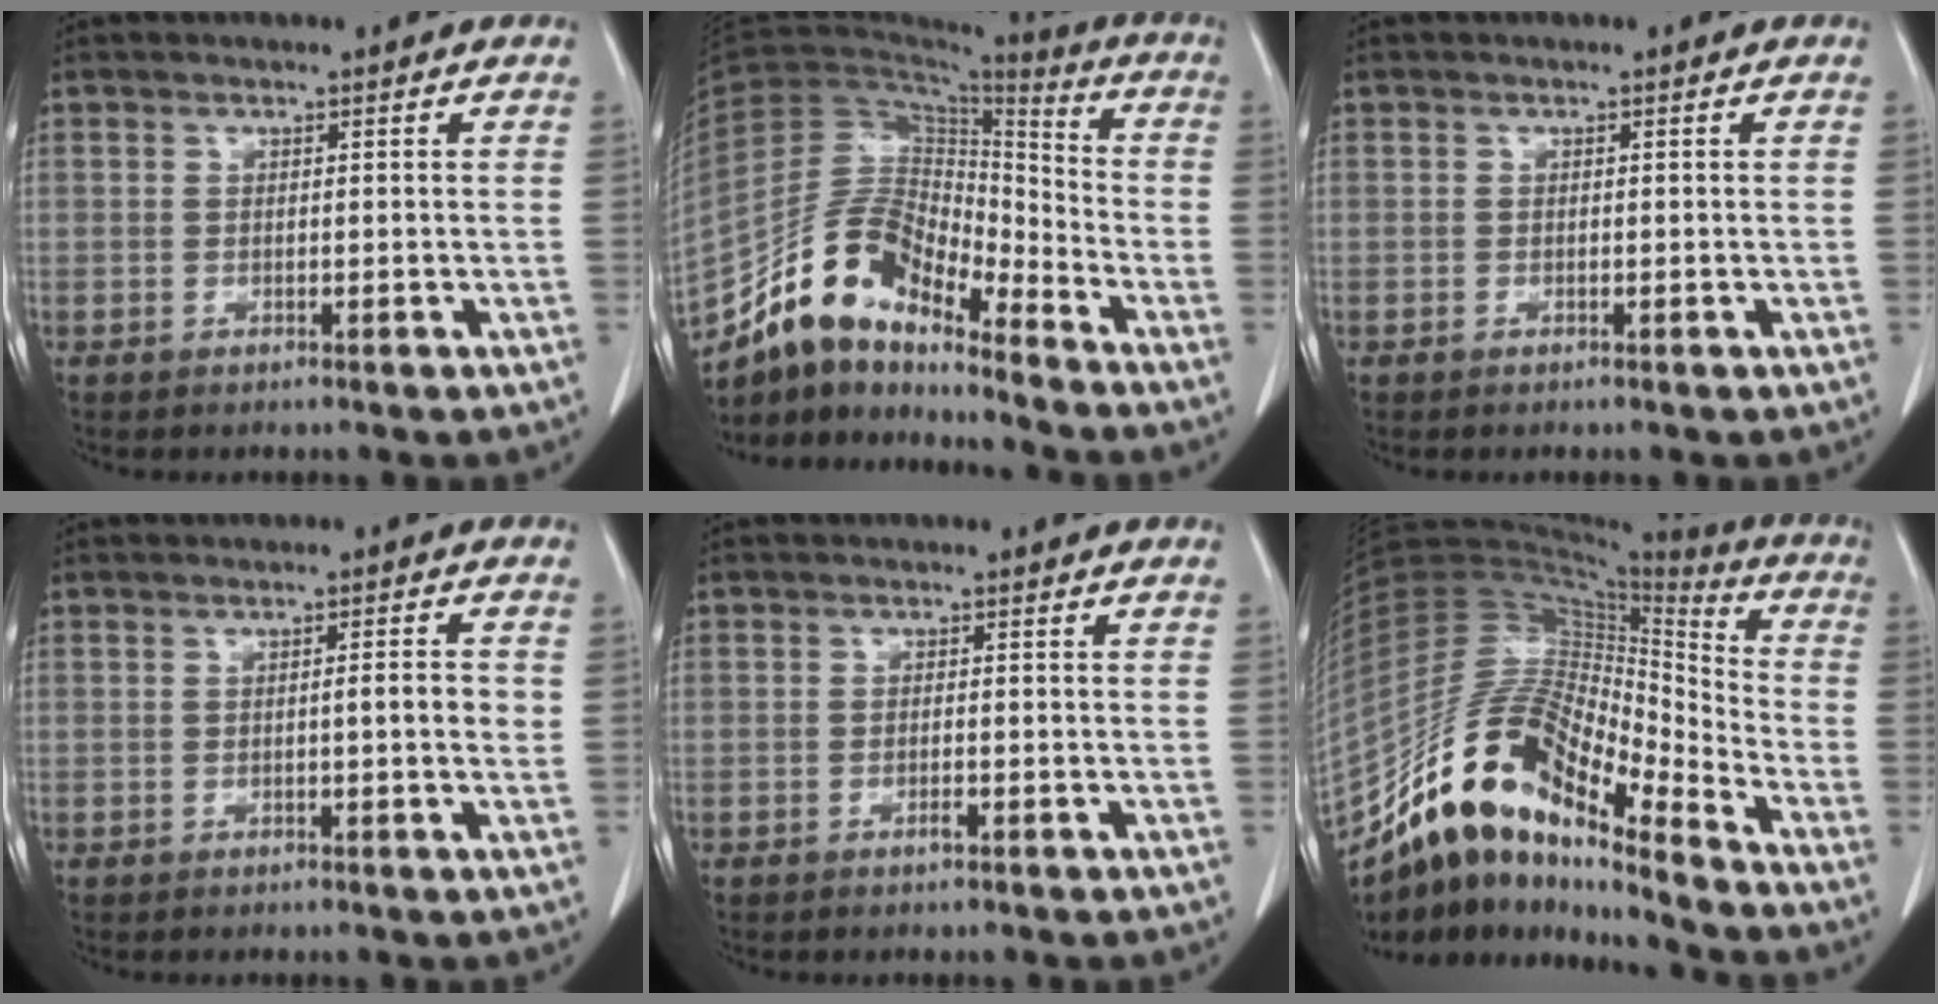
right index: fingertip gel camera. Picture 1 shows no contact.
{"total": 15.2, "force": [-12.4, 5.0, 7.2], "torque": [-0.133, 0.037, -0.230]}
{"total": 0.5, "force": [-0.2, 0.3, 0.3], "torque": [-0.007, 0.000, -0.003]}
{"total": 3.5, "force": [0.0, 0.6, 3.4], "torque": [-0.056, 0.006, 0.001]}
{"total": 1.5, "force": [-0.8, 0.5, 1.2], "torque": [-0.024, 0.000, -0.011]}
{"total": 22.6, "force": [-16.2, 6.0, 14.6], "torque": [-0.299, 0.018, -0.292]}